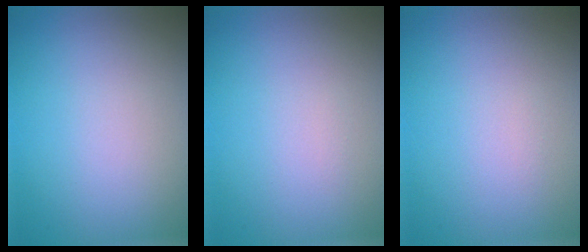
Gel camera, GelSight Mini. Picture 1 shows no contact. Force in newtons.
{"total": 0.0}
{"total": 0.0}